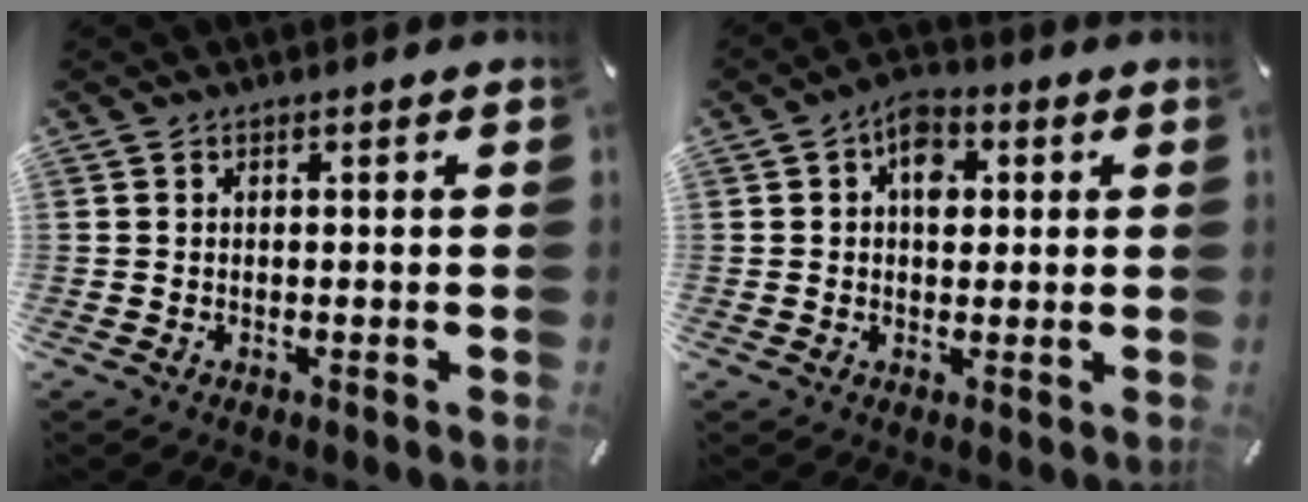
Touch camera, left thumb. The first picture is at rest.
{"total": 6.5, "force": [1.7, 4.5, 4.5], "torque": [-0.050, -0.004, 0.023]}